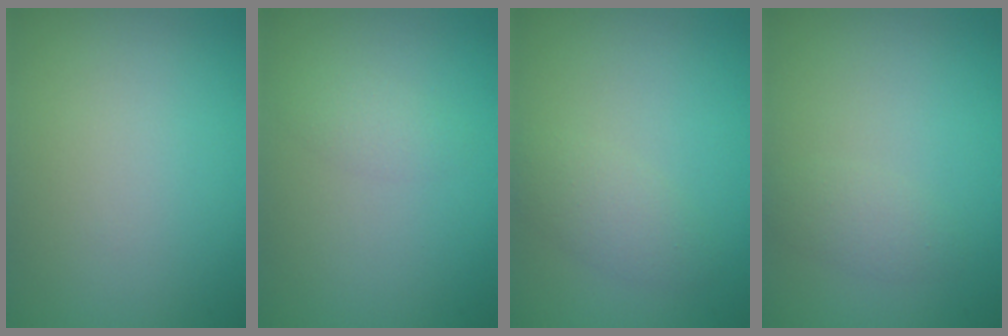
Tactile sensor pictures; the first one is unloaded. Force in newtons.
{"total": 1.2, "press": 1.2, "slide": 0.1}
{"total": 2.2, "press": 2.2, "slide": 0.1}
{"total": 1.5, "press": 1.5, "slide": 0.2}